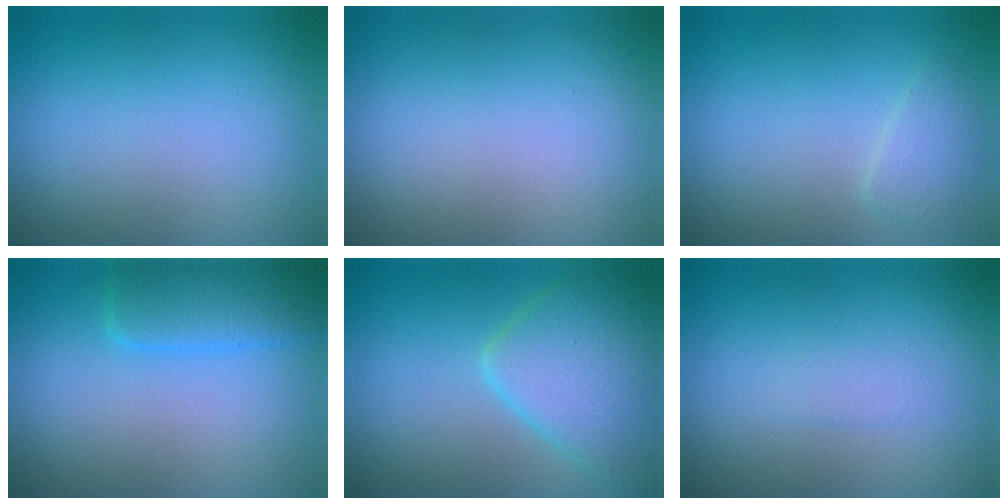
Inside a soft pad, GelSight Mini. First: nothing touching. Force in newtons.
{"total": 0.0}
{"total": 1.5, "press": 1.5, "slide": 0.1}
{"total": 3.3, "press": 3.3, "slide": 0.2}
{"total": 5.6, "press": 5.6, "slide": 0.2}
{"total": 0.9, "press": 0.9, "slide": 0.0}